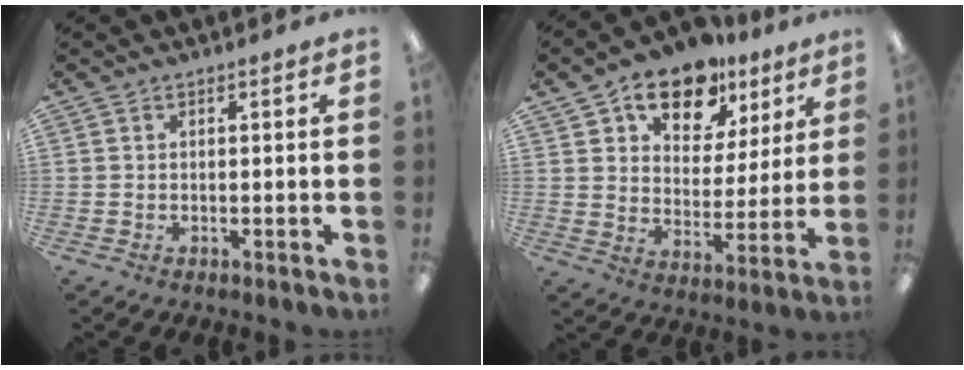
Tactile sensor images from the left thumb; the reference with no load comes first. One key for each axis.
{"total": 14.7, "fx": 10.3, "fy": 8.3, "fz": 6.4, "tx": -0.096, "ty": -0.058, "tz": 0.182}